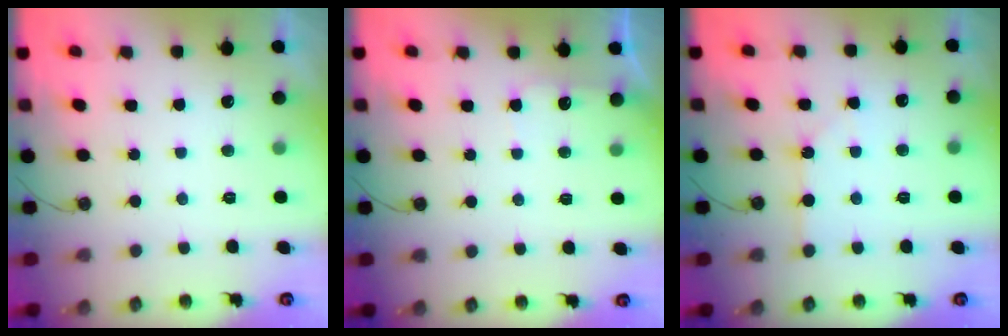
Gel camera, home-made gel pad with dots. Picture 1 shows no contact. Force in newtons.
{"total": 4.0, "press": 4.0, "slide": 0.5}
{"total": 5.1, "press": 5.0, "slide": 0.7}